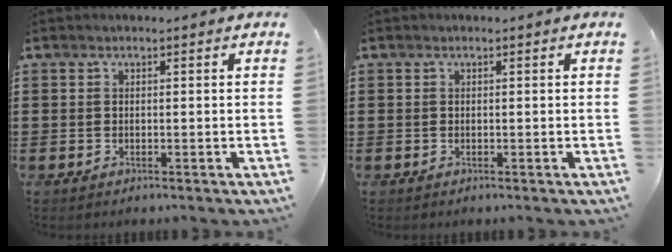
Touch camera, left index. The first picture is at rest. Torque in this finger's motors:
{"motor_torque": [0.15, -0.11, 0.00, 0.01]}